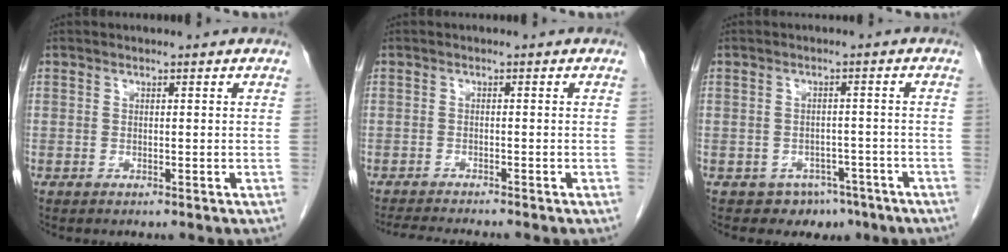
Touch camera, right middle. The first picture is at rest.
{"total": 5.0, "force": [-4.7, -0.4, 1.8], "torque": [-0.027, -0.017, -0.076]}
{"total": 5.6, "force": [-3.9, 4.0, 0.5], "torque": [0.004, 0.014, -0.047]}